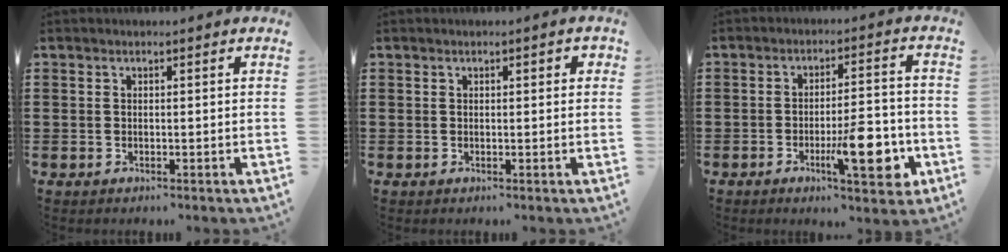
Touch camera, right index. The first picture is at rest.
{"total": 0.5, "force": [0.1, 0.3, 0.4], "torque": [-0.008, 0.004, 0.002]}
{"total": 10.8, "force": [-4.0, 3.0, 9.6], "torque": [-0.144, -0.002, -0.063]}